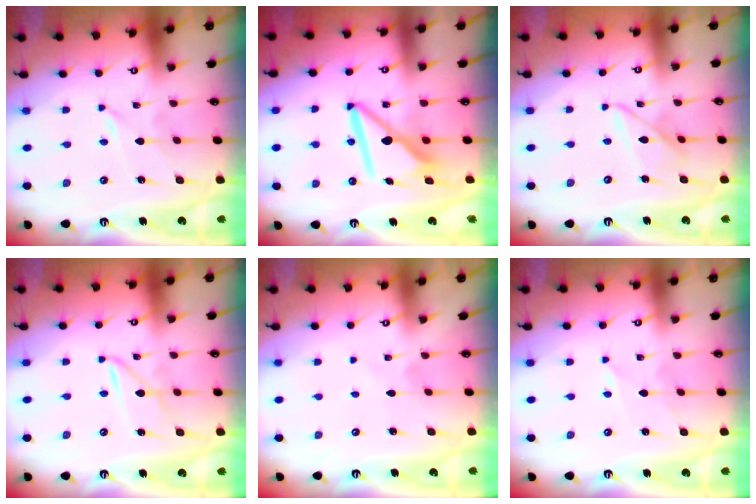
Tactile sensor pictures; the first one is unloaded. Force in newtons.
{"total": 10.3, "press": 10.3, "slide": 1.0}
{"total": 9.0, "press": 9.0, "slide": 0.4}
{"total": 3.1, "press": 3.1, "slide": 0.3}
{"total": 1.4, "press": 1.4, "slide": 0.1}
{"total": 2.8, "press": 2.8, "slide": 0.3}